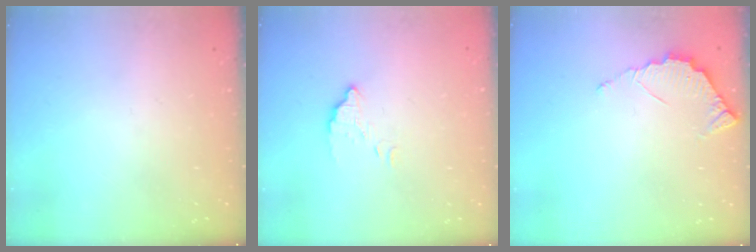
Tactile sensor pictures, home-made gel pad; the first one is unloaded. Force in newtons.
{"total": 3.1, "press": 3.1, "slide": 0.2}
{"total": 4.0, "press": 4.0, "slide": 0.3}